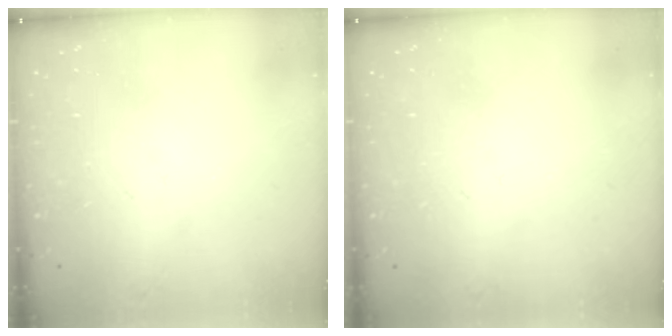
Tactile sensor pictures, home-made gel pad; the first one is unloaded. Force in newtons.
{"total": 0.8, "press": 0.8, "slide": 0.0}